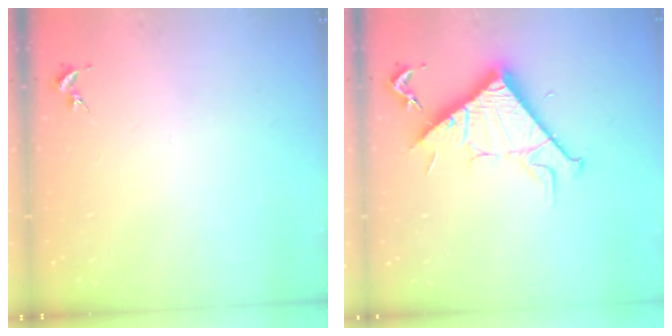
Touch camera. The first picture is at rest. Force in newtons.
{"total": 11.4, "press": 11.4, "slide": 0.1}